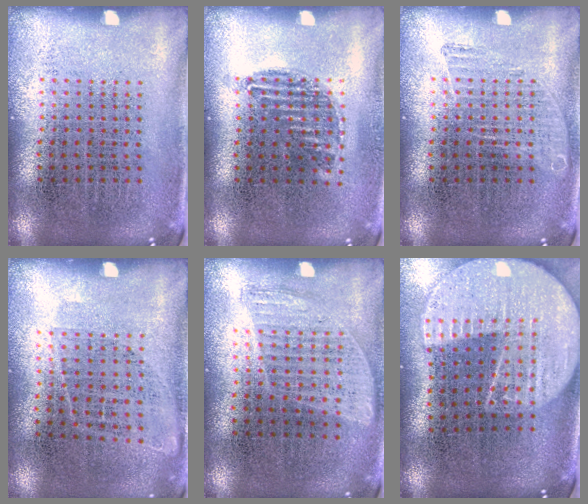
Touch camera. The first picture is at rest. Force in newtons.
{"total": 0.9, "press": 0.8, "slide": 0.5}
{"total": 1.0, "press": 1.0, "slide": 0.2}
{"total": 0.9, "press": 0.7, "slide": 0.6}
{"total": 0.9, "press": 0.8, "slide": 0.4}
{"total": 2.3, "press": 2.0, "slide": 1.1}